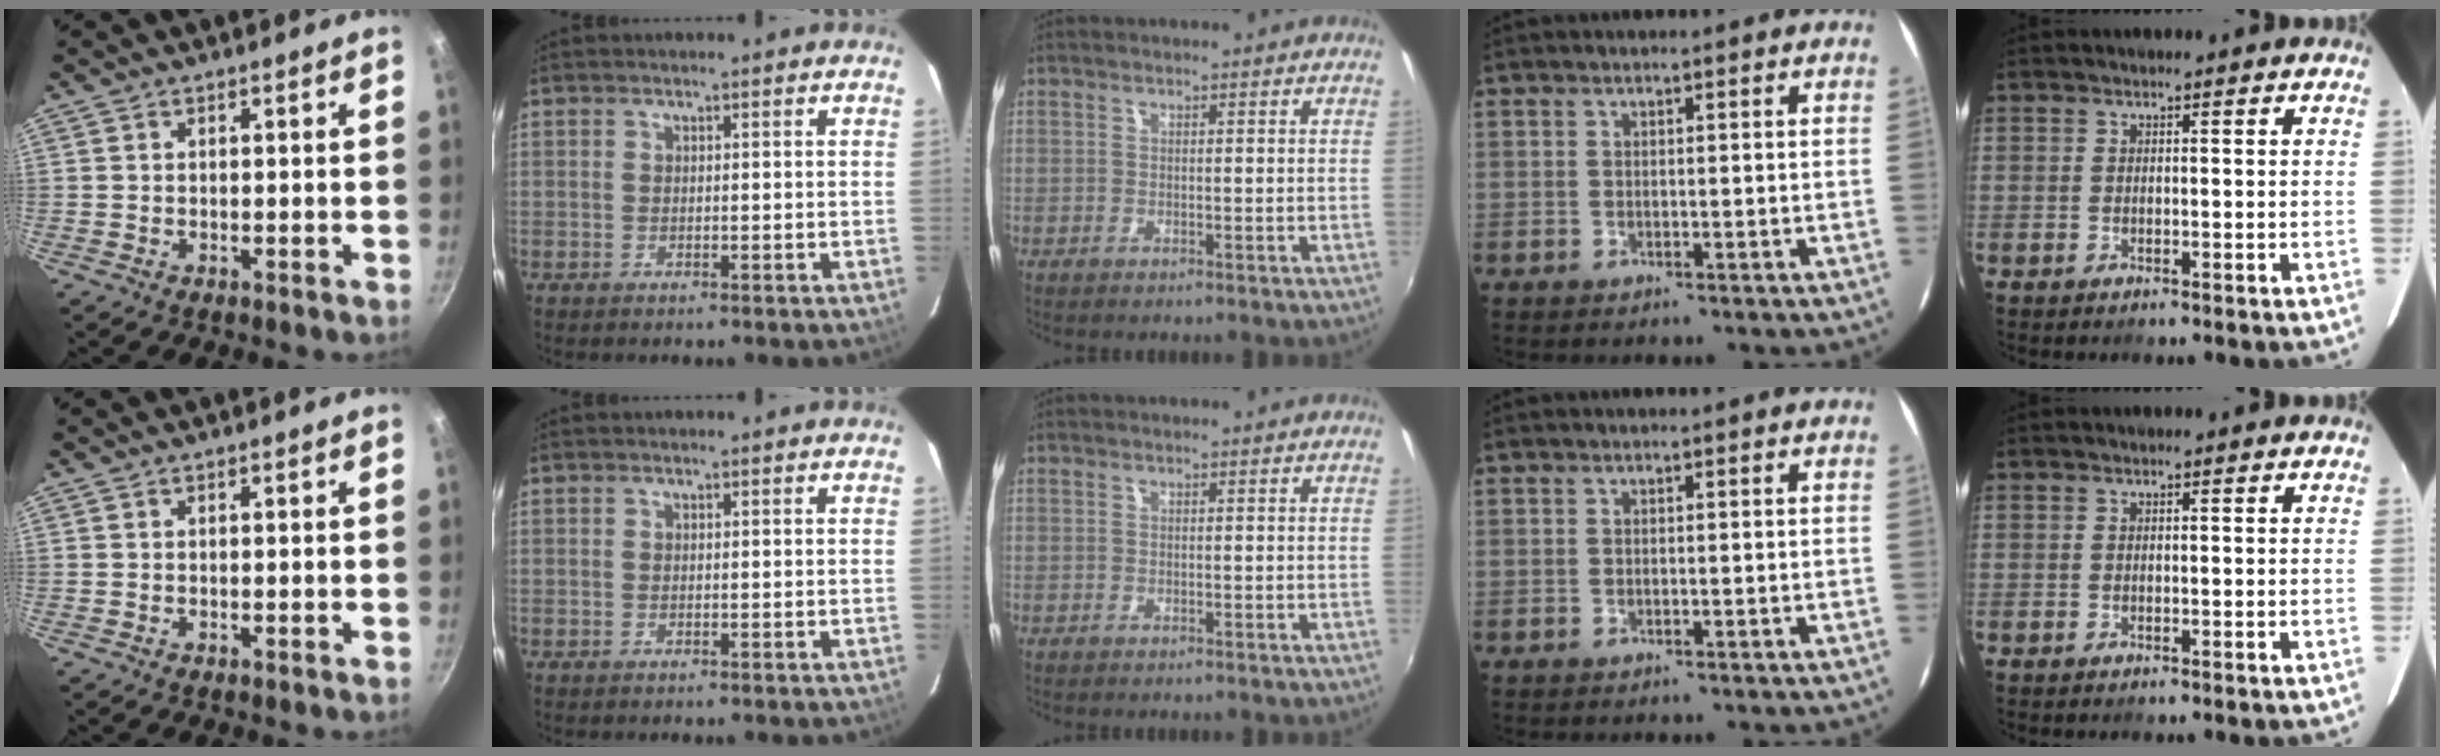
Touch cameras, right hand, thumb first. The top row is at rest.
{}